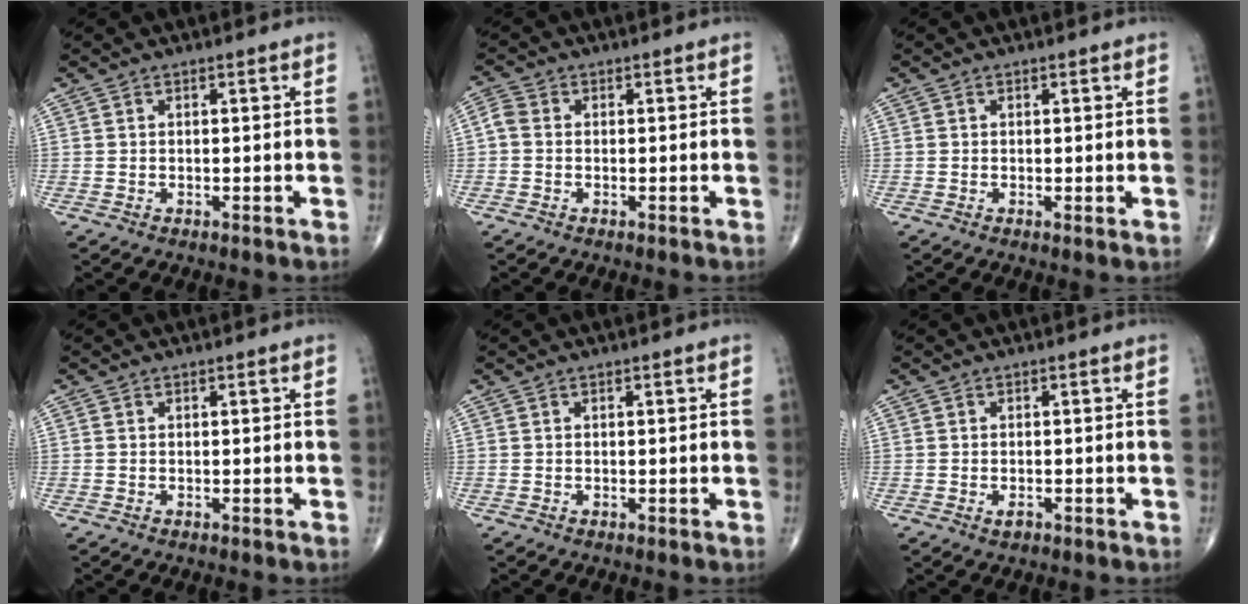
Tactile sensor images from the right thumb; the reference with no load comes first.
{"total": 2.3, "force": [-0.2, 1.8, 1.4], "torque": [-0.029, 0.004, -0.016]}
{"total": 0.7, "force": [0.0, 0.1, 0.7], "torque": [-0.013, -0.004, -0.003]}
{"total": 0.0}
{"total": 0.0}
{"total": 1.3, "force": [-0.6, 0.7, 0.9], "torque": [-0.012, 0.001, -0.011]}